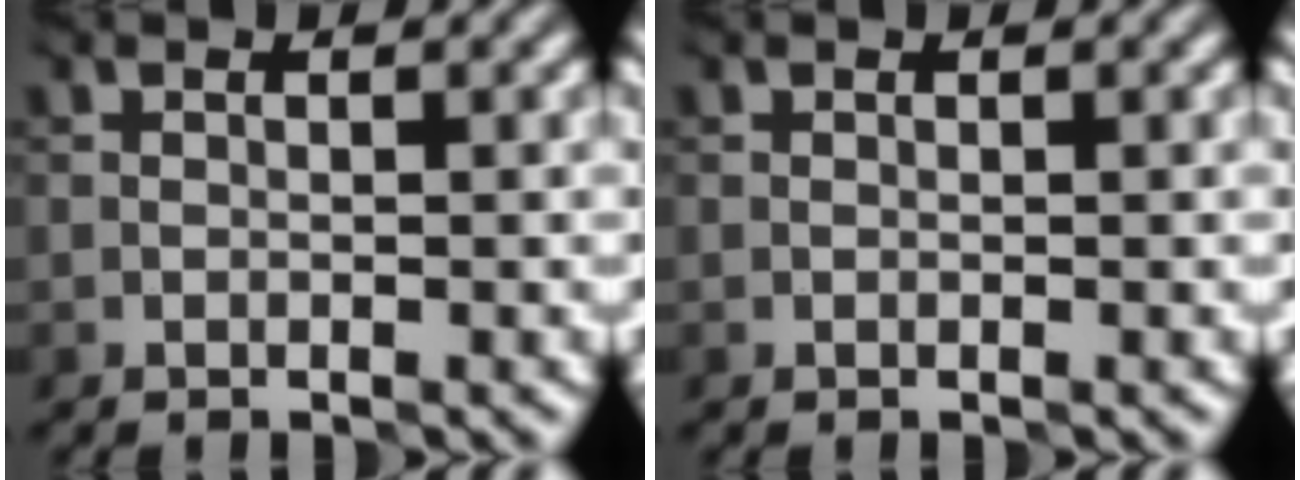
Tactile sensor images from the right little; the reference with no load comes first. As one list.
[{"total": 0.0}]